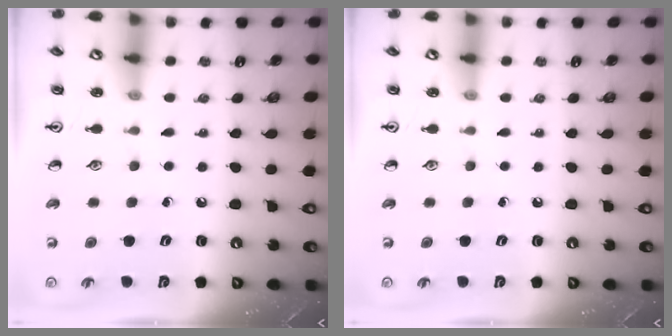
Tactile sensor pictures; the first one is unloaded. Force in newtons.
{"total": 0.0}